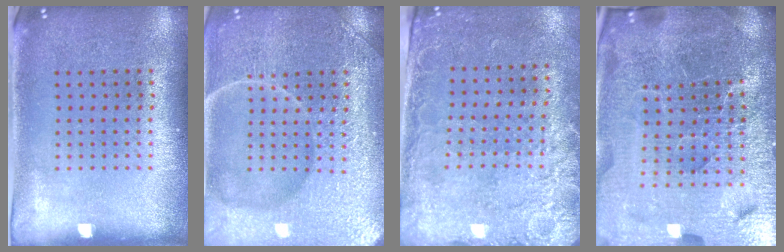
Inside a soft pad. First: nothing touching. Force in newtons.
{"total": 7.6, "press": 7.5, "slide": 1.0}
{"total": 2.7, "press": 2.2, "slide": 1.5}
{"total": 7.1, "press": 6.2, "slide": 3.5}